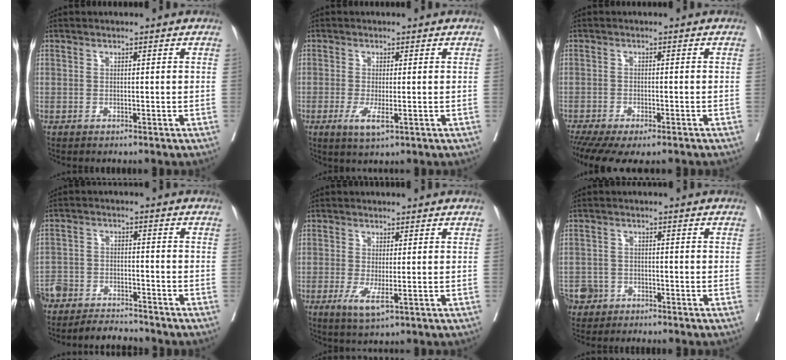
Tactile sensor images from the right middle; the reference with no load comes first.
{"total": 3.5, "force": [-1.2, 0.7, 3.2], "torque": [-0.059, -0.008, -0.016]}
{"total": 10.6, "force": [-8.4, 2.9, 5.8], "torque": [-0.096, -0.010, -0.123]}
{"total": 9.0, "force": [-8.5, 2.1, 1.8], "torque": [-0.024, 0.006, -0.139]}
{"total": 3.9, "force": [-1.2, 0.8, 3.6], "torque": [-0.066, -0.010, -0.014]}
{"total": 4.6, "force": [-3.4, 3.2, 0.2], "torque": [-0.003, 0.005, -0.062]}